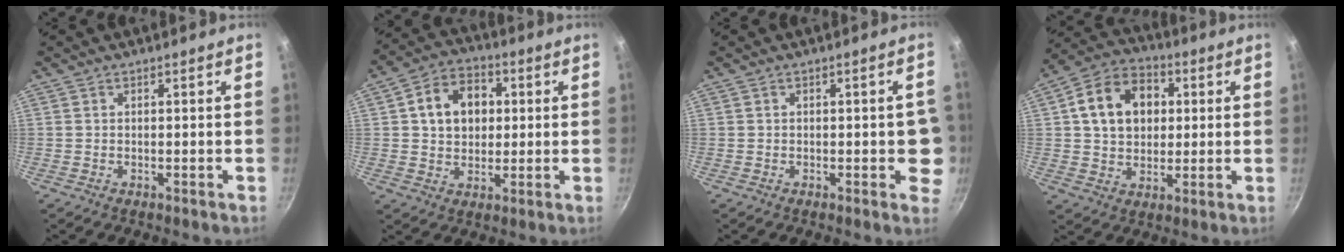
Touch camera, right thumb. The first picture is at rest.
{"total": 10.9, "force": [2.1, 8.5, 6.5], "torque": [-0.077, 0.014, 0.025]}
{"total": 5.5, "force": [-0.7, 2.5, 4.9], "torque": [-0.028, 0.010, -0.010]}
{"total": 13.6, "force": [2.7, 10.4, 8.2], "torque": [-0.115, 0.019, 0.036]}